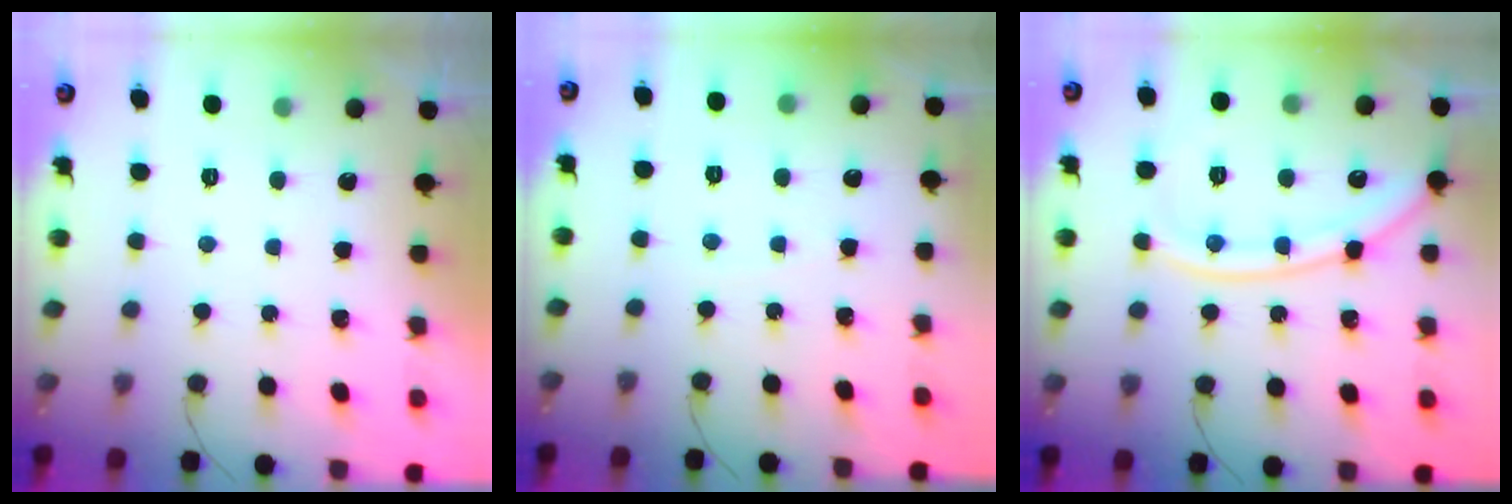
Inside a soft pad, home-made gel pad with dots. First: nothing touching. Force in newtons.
{"total": 2.3, "press": 2.3, "slide": 0.3}
{"total": 13.0, "press": 12.9, "slide": 1.6}